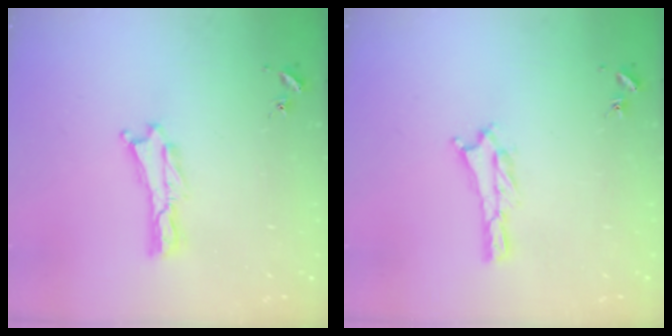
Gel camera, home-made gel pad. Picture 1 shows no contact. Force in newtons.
{"total": 1.2, "press": 1.1, "slide": 0.2}